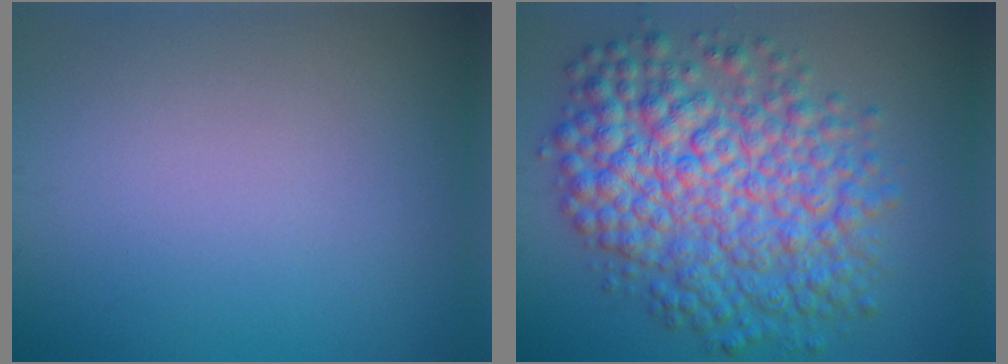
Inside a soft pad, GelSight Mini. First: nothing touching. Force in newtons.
{"total": 9.9, "press": 9.9, "slide": 0.1}